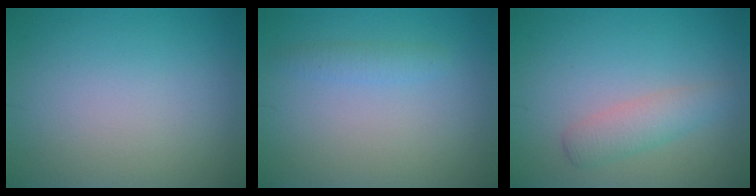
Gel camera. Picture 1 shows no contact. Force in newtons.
{"total": 1.3, "press": 1.3, "slide": 0.0}
{"total": 2.5, "press": 2.5, "slide": 0.0}